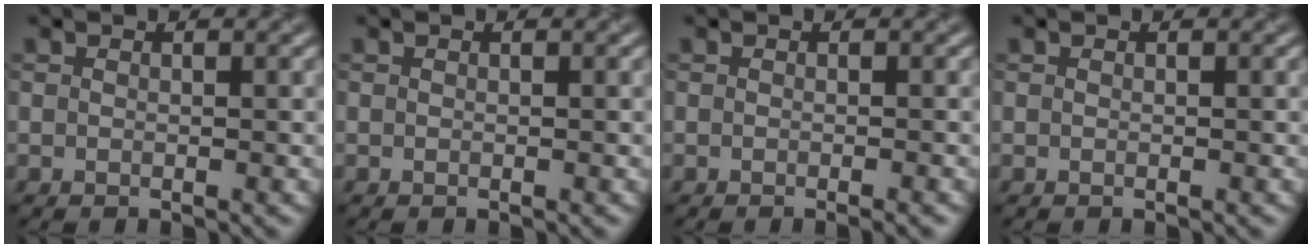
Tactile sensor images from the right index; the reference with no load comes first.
{"total": 0.0}
{"total": 1.0, "force": [-0.5, 0.2, 0.8], "torque": [-0.008, -0.004, -0.009]}
{"total": 0.0}